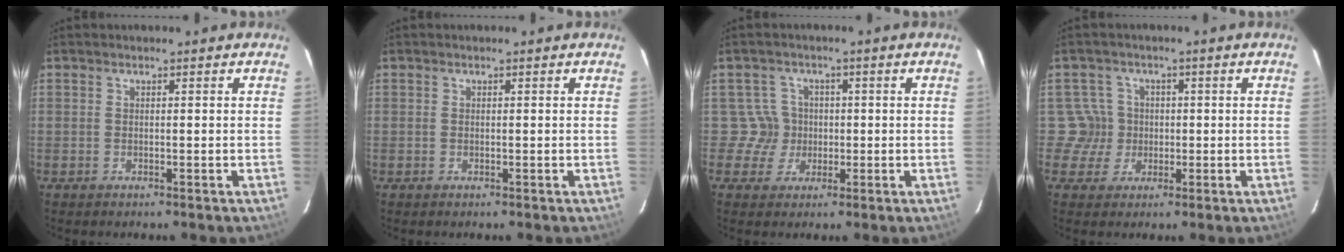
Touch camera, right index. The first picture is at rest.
{"total": 0.0}
{"total": 4.2, "force": [-0.4, 4.1, -0.4], "torque": [0.014, 0.014, -0.007]}
{"total": 4.3, "force": [-0.4, 4.3, -0.4], "torque": [0.015, 0.014, -0.007]}